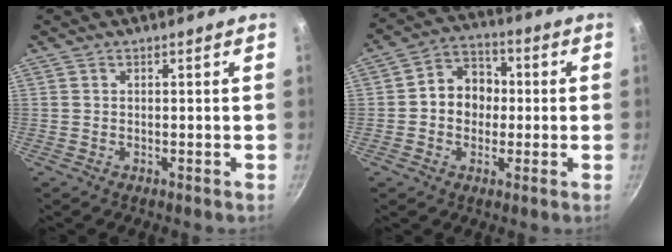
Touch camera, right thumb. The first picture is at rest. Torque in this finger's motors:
{"motor_torque": [-0.02, 0.18, 0.11, -0.06, 0.05]}